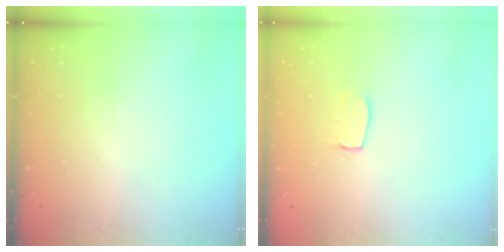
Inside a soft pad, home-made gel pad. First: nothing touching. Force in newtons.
{"total": 4.5, "press": 4.5, "slide": 0.3}